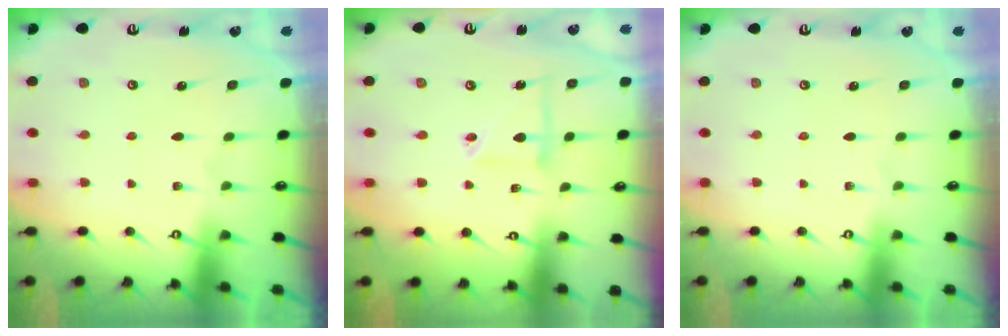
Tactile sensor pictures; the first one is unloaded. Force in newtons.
{"total": 6.4, "press": 6.4, "slide": 0.5}
{"total": 0.0}